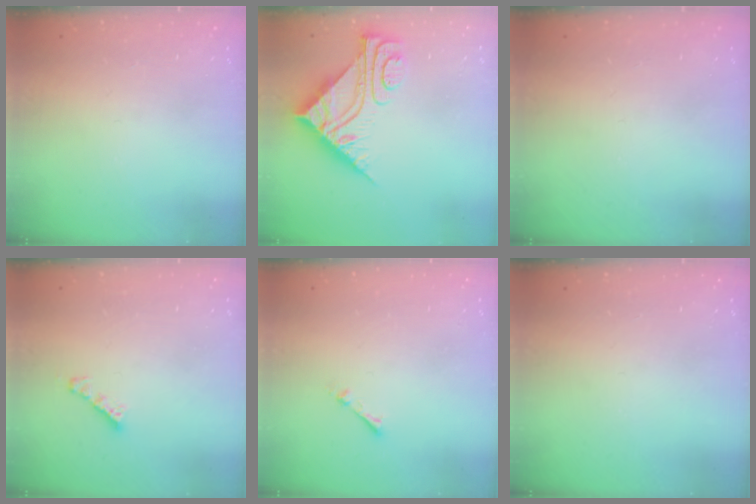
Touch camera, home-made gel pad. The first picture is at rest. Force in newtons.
{"total": 11.3, "press": 11.2, "slide": 1.2}
{"total": 0.0}
{"total": 2.7, "press": 2.7, "slide": 0.3}
{"total": 1.7, "press": 1.7, "slide": 0.2}
{"total": 0.0}